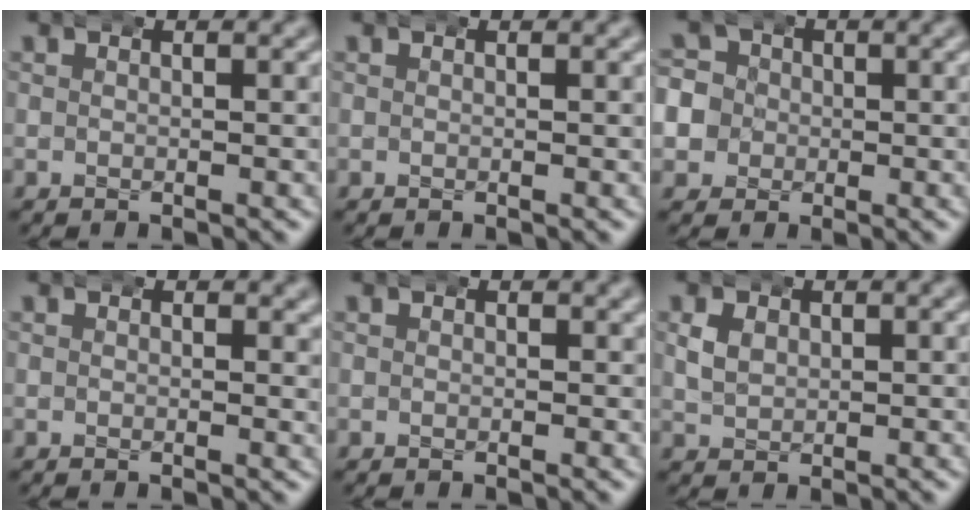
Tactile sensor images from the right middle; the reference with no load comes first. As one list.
[{"total": 0.0}, {"total": 5.7, "force": [0.2, 5.5, 1.6], "torque": [-0.045, -0.009, -0.003]}, {"total": 0.8, "force": [0.7, 0.2, 0.3], "torque": [-0.002, 0.001, 0.006]}, {"total": 0.5, "force": [0.2, 0.4, 0.2], "torque": [0.000, -0.005, 0.004]}, {"total": 1.4, "force": [0.6, 1.3, 0.3], "torque": [-0.008, -0.004, 0.016]}]